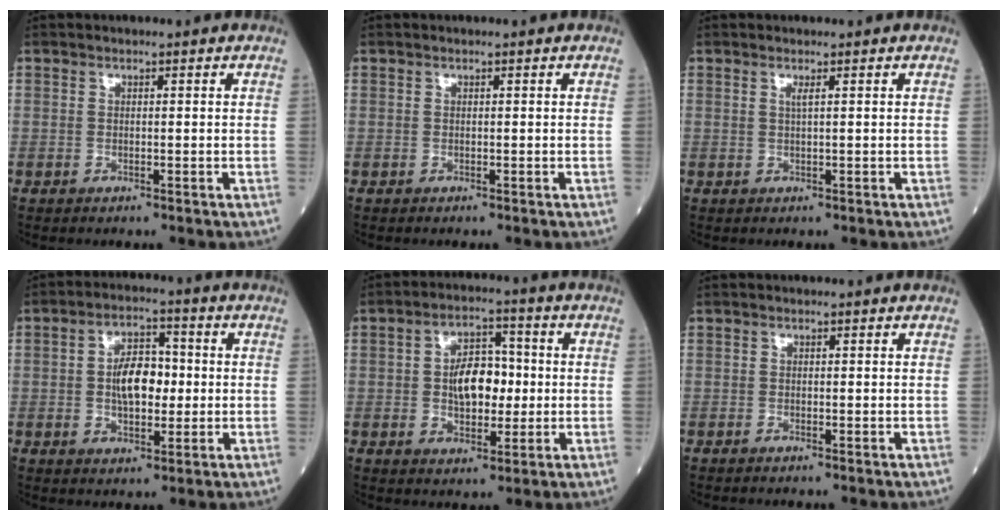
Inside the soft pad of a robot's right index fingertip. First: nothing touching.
{"total": 0.0}
{"total": 0.8, "force": [0.3, -0.2, 0.7], "torque": [-0.018, -0.002, 0.007]}
{"total": 7.5, "force": [0.0, 3.9, 6.5], "torque": [-0.115, 0.015, -0.001]}
{"total": 8.1, "force": [0.1, 4.6, 6.7], "torque": [-0.114, 0.015, 0.002]}
{"total": 0.0}